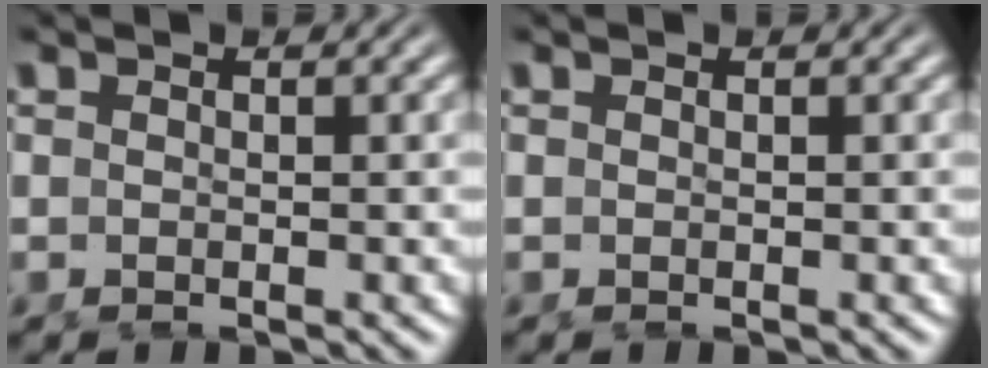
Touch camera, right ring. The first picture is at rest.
{"total": 0.0}